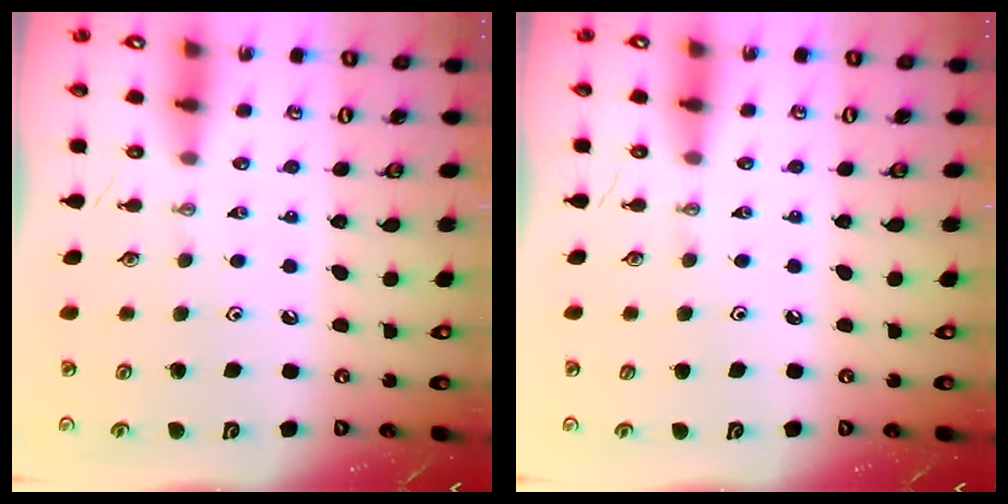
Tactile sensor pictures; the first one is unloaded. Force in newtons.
{"total": 1.4, "press": 0.2, "slide": 1.4}